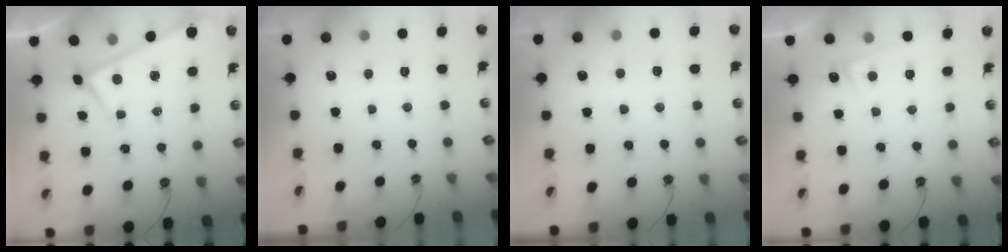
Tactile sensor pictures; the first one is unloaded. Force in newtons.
{"total": 0.0}
{"total": 0.7, "press": 0.2, "slide": 0.7}
{"total": 6.4, "press": 6.4, "slide": 0.5}